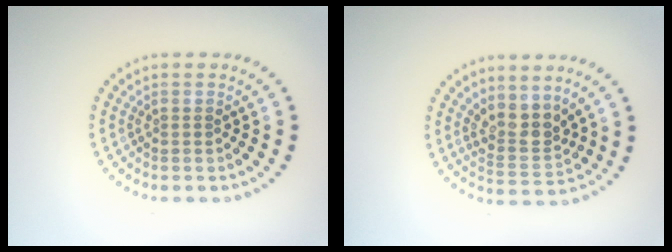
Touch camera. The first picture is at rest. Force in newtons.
{"total": 3.1, "press": 2.5, "slide": 1.8}